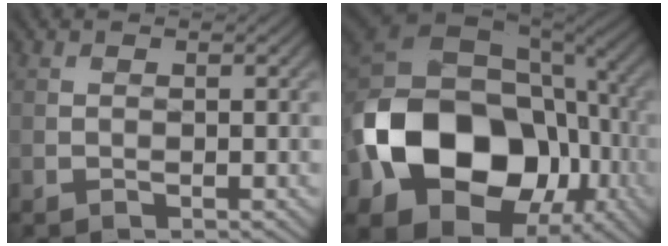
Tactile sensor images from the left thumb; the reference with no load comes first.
{"total": 19.8, "force": [-4.8, 14.3, 12.9], "torque": [-0.280, -0.029, -0.077]}